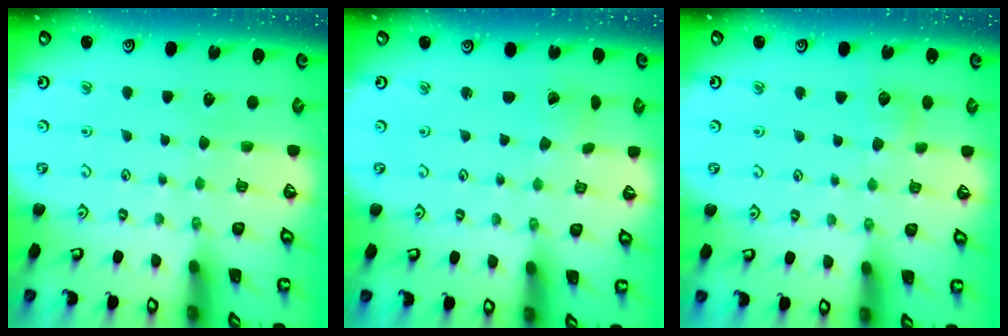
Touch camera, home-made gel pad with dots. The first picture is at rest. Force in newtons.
{"total": 1.2, "press": 1.2, "slide": 0.1}
{"total": 5.0, "press": 5.0, "slide": 0.5}